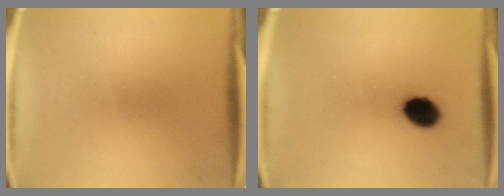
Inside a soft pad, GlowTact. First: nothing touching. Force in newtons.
{"total": 6.8}